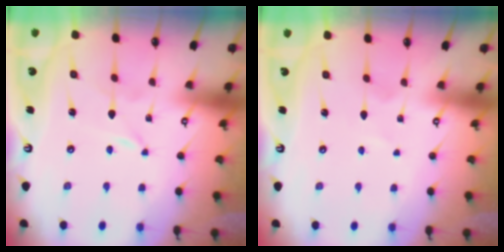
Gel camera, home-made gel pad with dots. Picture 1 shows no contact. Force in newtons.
{"total": 1.0, "press": 1.0, "slide": 0.1}